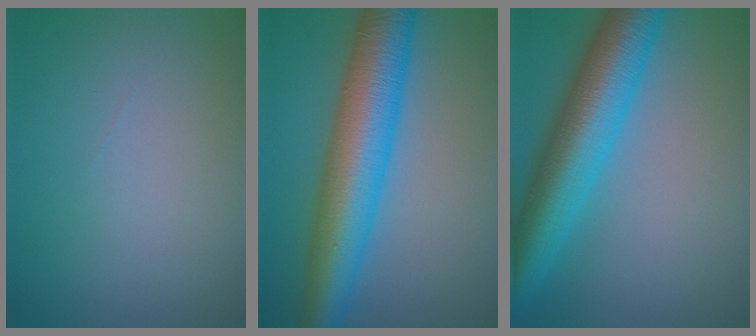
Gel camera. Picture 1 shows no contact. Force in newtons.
{"total": 10.3, "press": 10.3, "slide": 0.1}
{"total": 9.7, "press": 9.7, "slide": 0.3}